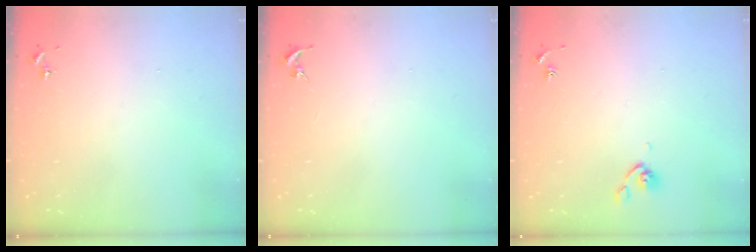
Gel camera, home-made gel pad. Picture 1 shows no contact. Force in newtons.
{"total": 0.0}
{"total": 4.6, "press": 4.5, "slide": 0.9}